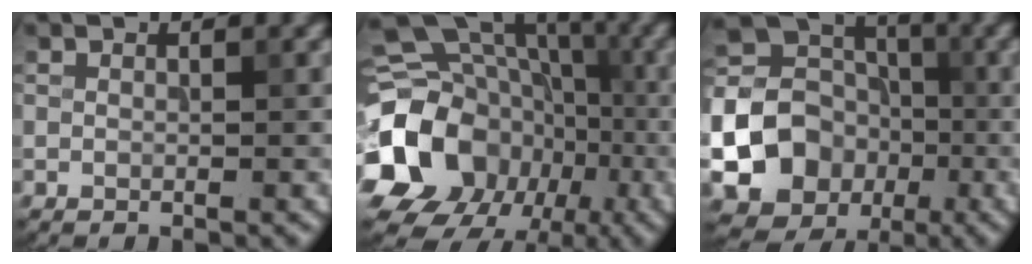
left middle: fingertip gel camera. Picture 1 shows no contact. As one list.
[{"total": 21.9, "force": [-6.1, 19.1, 8.8], "torque": [-0.186, -0.020, -0.132]}, {"total": 20.2, "force": [-5.5, 18.6, 5.7], "torque": [-0.160, -0.026, -0.121]}]